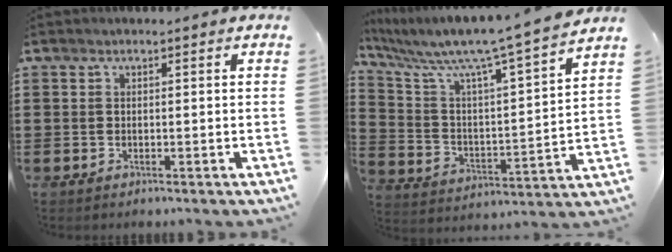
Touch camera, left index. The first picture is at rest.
{"total": 8.7, "force": [7.5, -0.1, 4.4], "torque": [-0.121, -0.065, 0.115]}